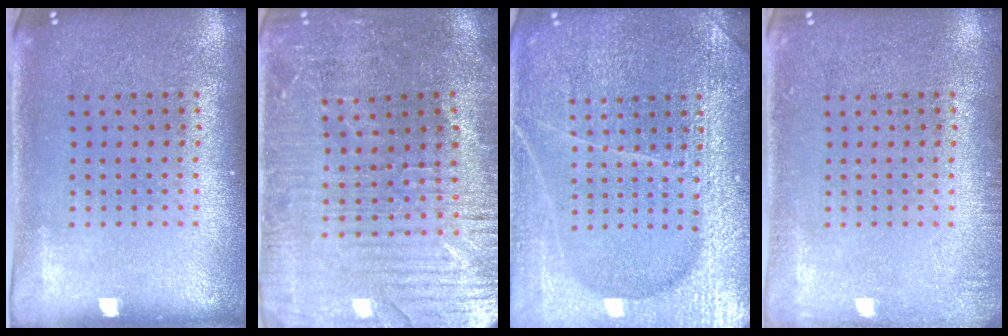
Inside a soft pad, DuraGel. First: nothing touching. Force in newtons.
{"total": 3.3, "press": 3.2, "slide": 0.7}
{"total": 6.6, "press": 6.6, "slide": 0.8}
{"total": 1.2, "press": 1.1, "slide": 0.2}